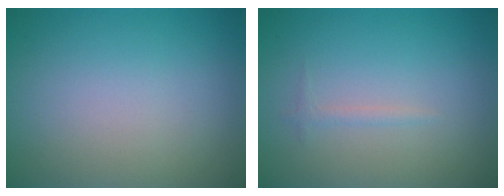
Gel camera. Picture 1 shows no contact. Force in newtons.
{"total": 0.7, "press": 0.7, "slide": 0.1}